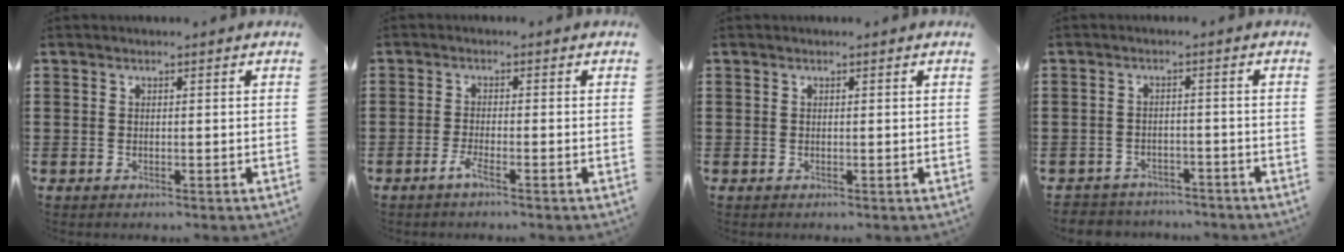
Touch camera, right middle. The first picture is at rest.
{"total": 2.3, "force": [-1.4, 0.0, 1.8], "torque": [-0.048, -0.009, -0.029]}
{"total": 0.0}
{"total": 2.6, "force": [-2.5, 0.5, -0.3], "torque": [-0.005, -0.001, -0.057]}